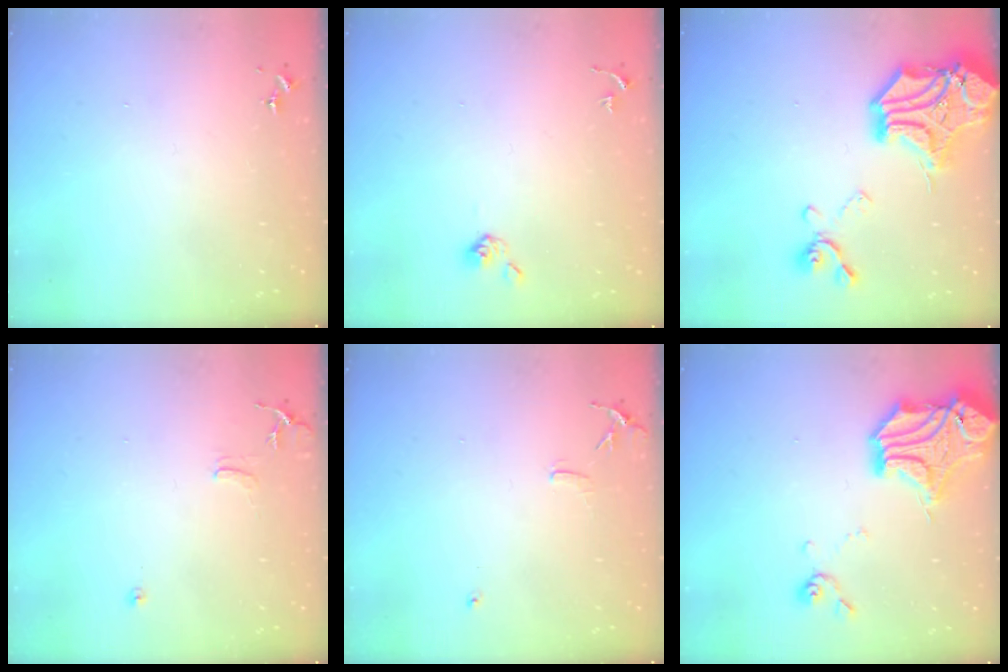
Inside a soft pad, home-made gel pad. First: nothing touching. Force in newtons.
{"total": 4.6, "press": 4.6, "slide": 0.7}
{"total": 22.5, "press": 22.3, "slide": 2.7}
{"total": 7.2, "press": 7.2, "slide": 0.8}
{"total": 6.2, "press": 6.1, "slide": 0.7}
{"total": 20.2, "press": 20.0, "slide": 2.5}